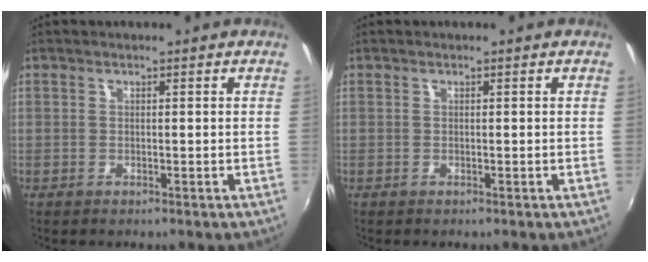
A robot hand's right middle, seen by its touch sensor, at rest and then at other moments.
{"total": 0.0}